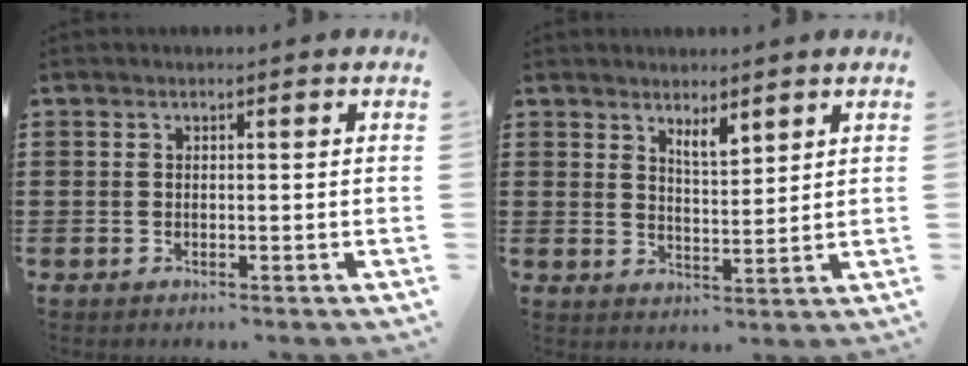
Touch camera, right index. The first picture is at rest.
{"total": 3.4, "force": [2.9, 0.9, 1.5], "torque": [-0.027, -0.006, 0.050]}